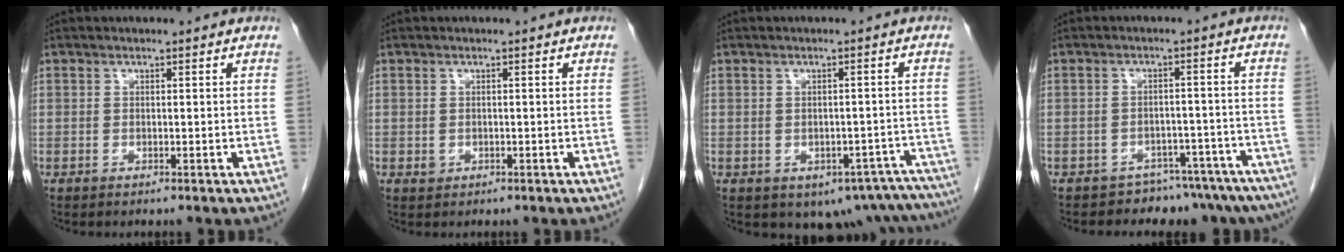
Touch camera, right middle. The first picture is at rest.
{"total": 0.9, "force": [-0.2, 0.8, 0.3], "torque": [-0.005, 0.002, 0.000]}
{"total": 12.0, "force": [-9.3, 6.4, 3.9], "torque": [-0.021, 0.025, -0.099]}
{"total": 10.9, "force": [-10.0, 4.4, 0.8], "torque": [0.013, 0.039, -0.113]}